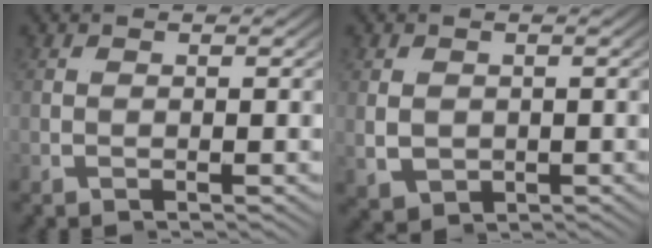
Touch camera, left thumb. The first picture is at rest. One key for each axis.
{"total": 1.7, "fx": 0.2, "fy": 1.3, "fz": 1.1, "tx": -0.010, "ty": -0.003, "tz": 0.008}